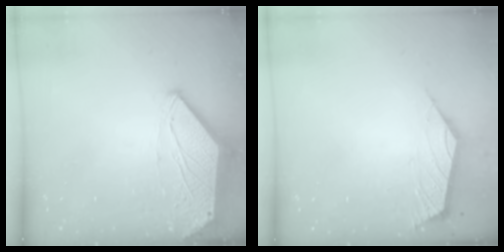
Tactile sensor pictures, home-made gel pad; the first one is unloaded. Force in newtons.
{"total": 2.8, "press": 2.7, "slide": 0.7}